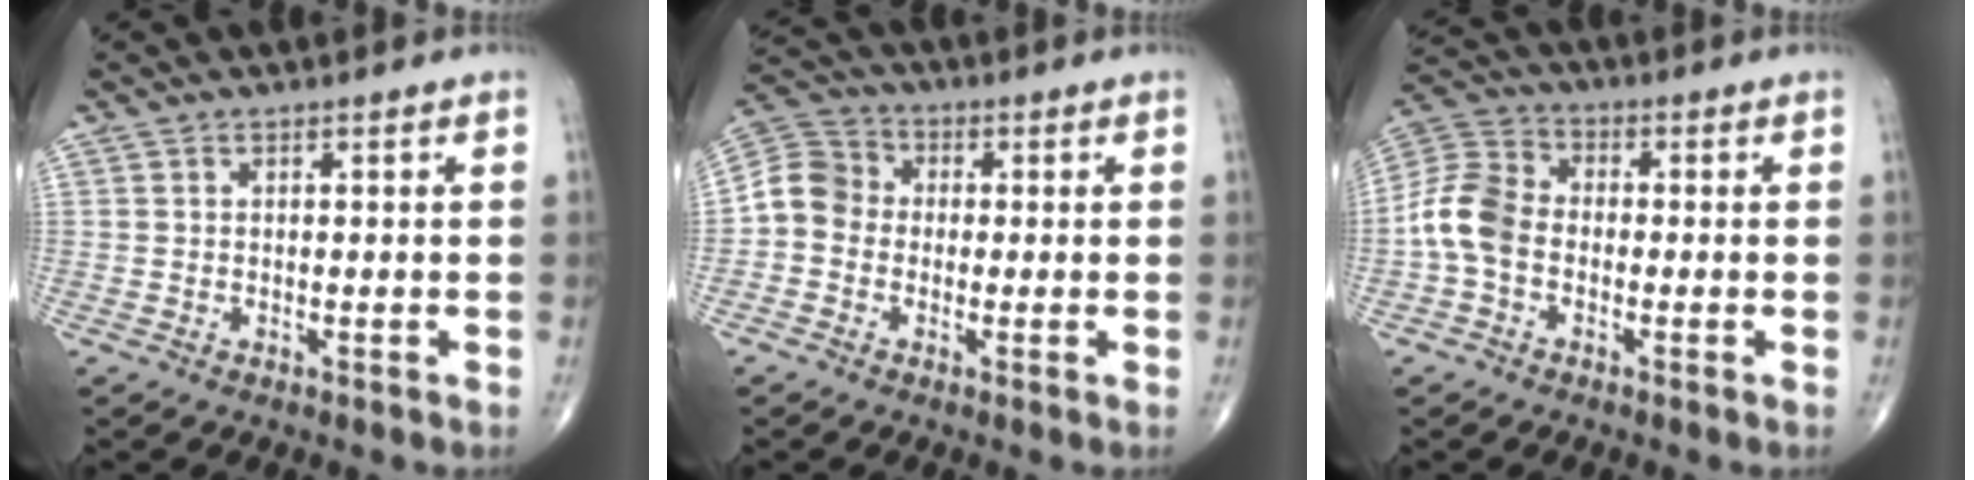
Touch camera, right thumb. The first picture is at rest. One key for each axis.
{"total": 7.4, "fx": -1.0, "fy": 6.5, "fz": 3.3, "tx": -0.047, "ty": 0.028, "tz": -0.035}
{"total": 8.8, "fx": -1.9, "fy": 6.4, "fz": 5.8, "tx": -0.114, "ty": 0.027, "tz": -0.053}